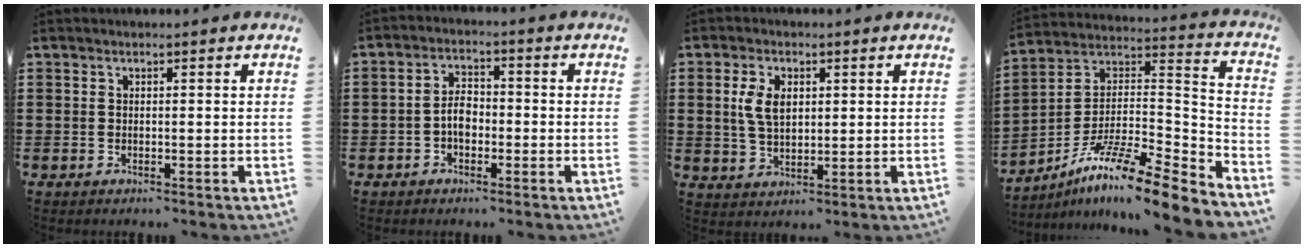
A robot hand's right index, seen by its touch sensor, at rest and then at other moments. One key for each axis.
{"total": 3.8, "fx": -1.1, "fy": 2.2, "fz": 2.8, "tx": -0.062, "ty": 0.000, "tz": -0.022}
{"total": 5.1, "fx": 1.3, "fy": 2.6, "fz": 4.2, "tx": -0.091, "ty": 0.008, "tz": 0.021}
{"total": 11.5, "fx": -8.9, "fy": 0.6, "fz": 7.3, "tx": -0.119, "ty": 0.009, "tz": -0.168}